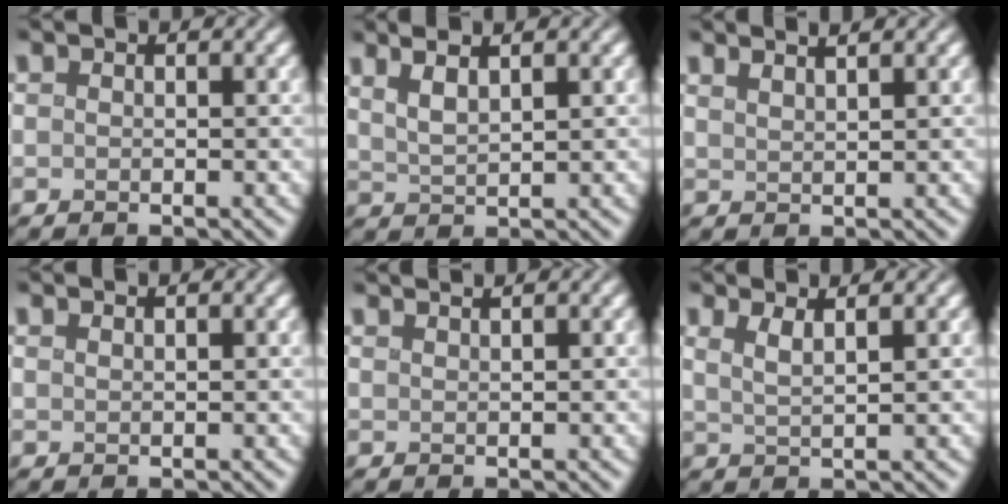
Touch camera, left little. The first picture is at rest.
{"total": 2.5, "force": [1.4, 0.5, 2.0], "torque": [-0.046, 0.006, 0.034]}
{"total": 2.4, "force": [2.0, 0.6, 1.2], "torque": [0.003, 0.017, 0.011]}
{"total": 0.7, "force": [0.6, 0.2, 0.2], "torque": [0.001, 0.003, 0.005]}
{"total": 2.2, "force": [1.9, 0.5, 0.9], "torque": [0.010, 0.011, 0.004]}
{"total": 1.6, "force": [0.8, 0.2, 1.3], "torque": [-0.029, -0.002, 0.022]}